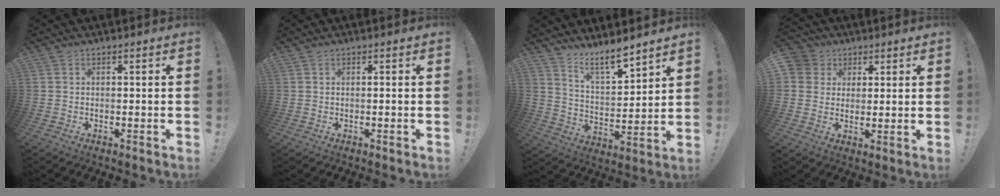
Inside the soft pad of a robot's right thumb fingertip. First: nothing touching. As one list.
[{"total": 0.0}, {"total": 9.7, "force": [8.4, 1.8, 4.4], "torque": [-0.073, -0.071, 0.150]}, {"total": 5.8, "force": [2.2, 5.2, 1.2], "torque": [-0.024, -0.008, 0.046]}]